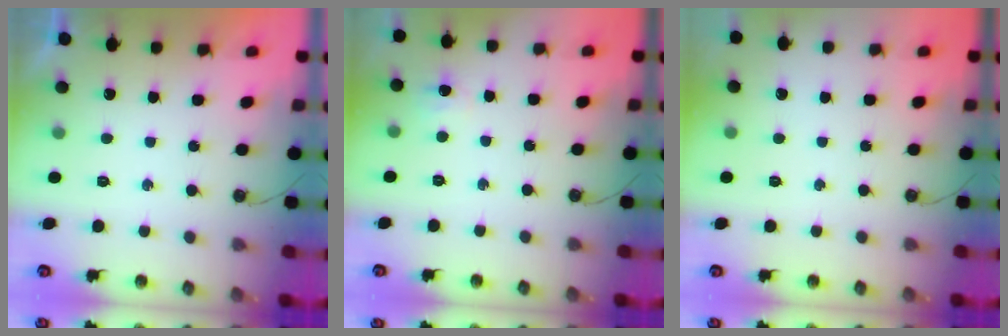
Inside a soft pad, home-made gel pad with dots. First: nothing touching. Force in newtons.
{"total": 5.5, "press": 5.4, "slide": 1.2}
{"total": 0.0}